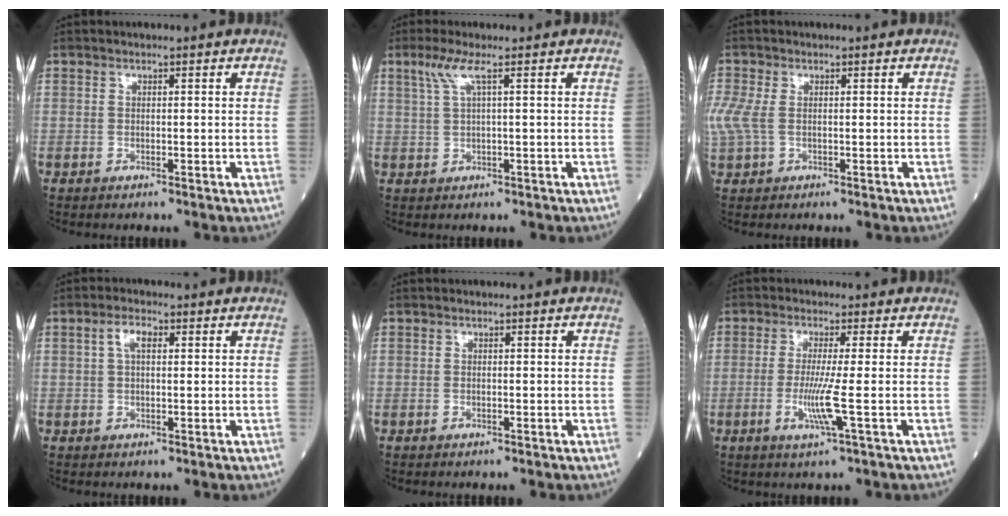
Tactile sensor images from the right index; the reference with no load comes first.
{"total": 3.0, "force": [1.4, -0.3, 2.6], "torque": [-0.067, 0.011, 0.033]}
{"total": 6.1, "force": [0.1, 3.8, 4.8], "torque": [-0.156, 0.011, 0.010]}
{"total": 2.9, "force": [0.9, 1.2, 2.4], "torque": [-0.053, 0.013, 0.020]}
{"total": 0.0}
{"total": 5.0, "force": [-1.1, -1.0, 4.7], "torque": [-0.102, -0.015, -0.024]}